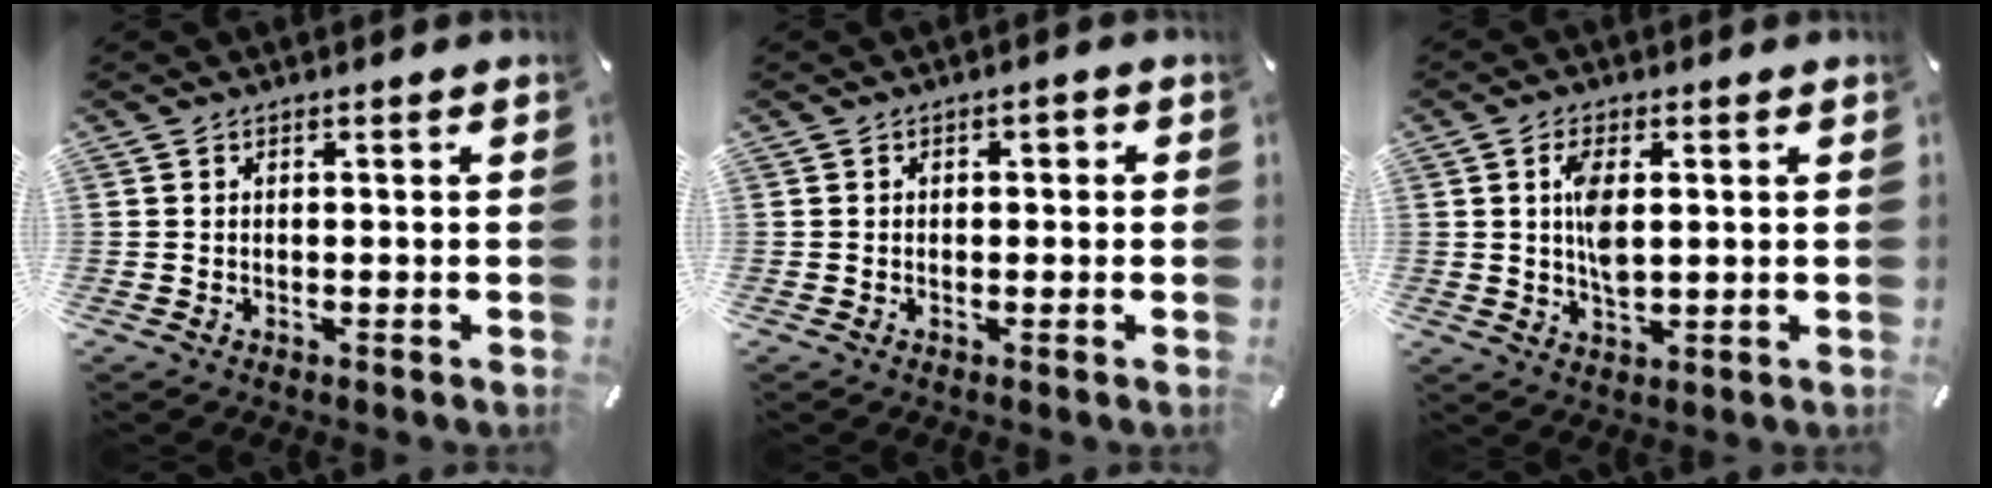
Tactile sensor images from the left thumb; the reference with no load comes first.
{"total": 1.3, "force": [-0.5, 1.0, 0.7], "torque": [-0.013, 0.008, -0.013]}
{"total": 6.1, "force": [0.9, 2.9, 5.3], "torque": [-0.107, -0.003, 0.008]}